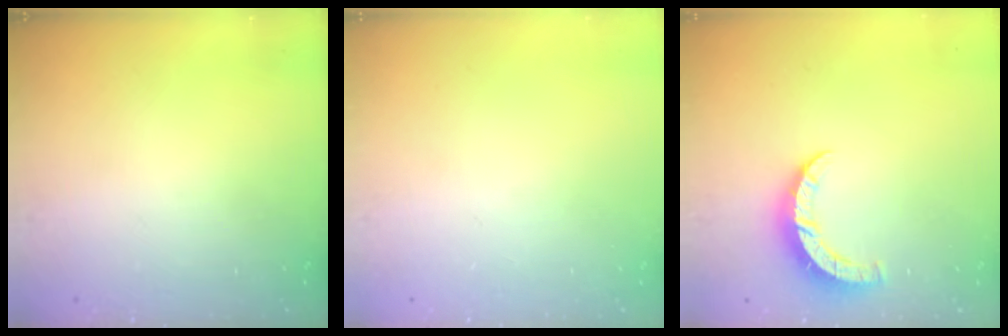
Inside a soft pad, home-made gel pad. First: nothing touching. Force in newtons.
{"total": 0.0}
{"total": 6.5, "press": 6.5, "slide": 0.4}